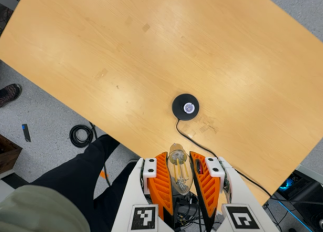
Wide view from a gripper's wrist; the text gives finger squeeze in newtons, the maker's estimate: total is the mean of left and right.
{"total": 19.2, "left": 21.2, "right": 17.2}